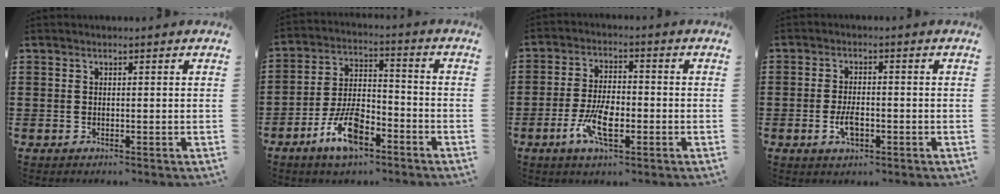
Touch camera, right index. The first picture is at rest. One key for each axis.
{"total": 9.5, "fx": -5.3, "fy": 4.0, "fz": 6.8, "tx": -0.145, "ty": 0.008, "tz": -0.097}
{"total": 7.3, "fx": -2.7, "fy": 3.1, "fz": 6.0, "tx": -0.133, "ty": -0.006, "tz": -0.052}
{"total": 3.9, "fx": -1.4, "fy": 1.6, "fz": 3.3, "tx": -0.072, "ty": -0.004, "tz": -0.027}